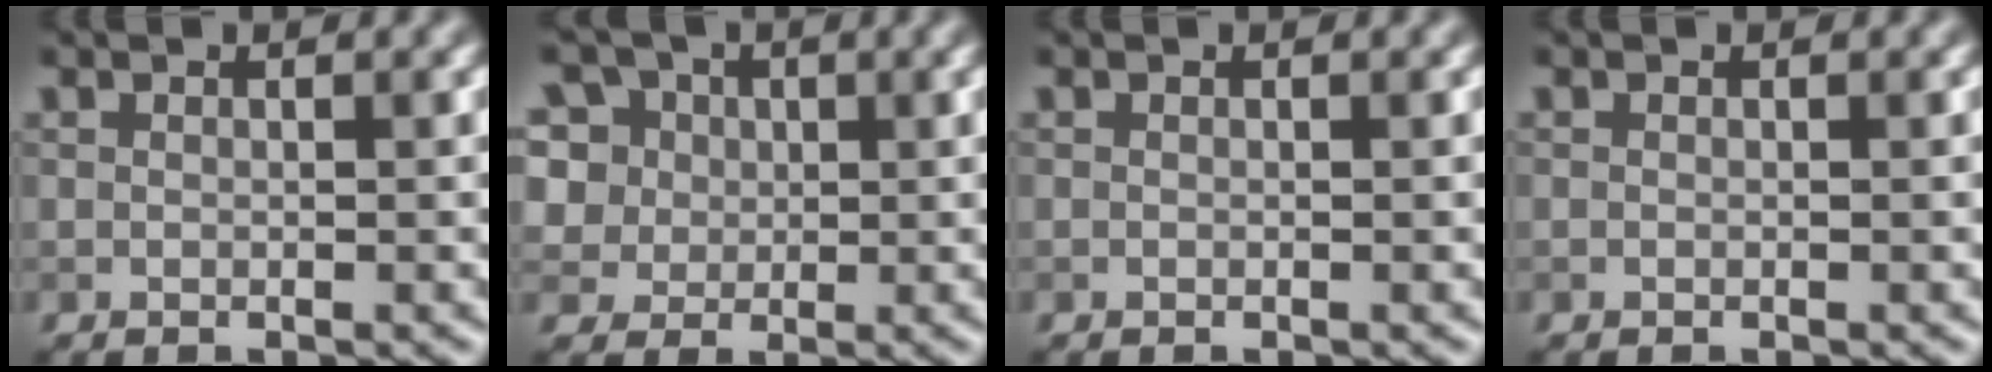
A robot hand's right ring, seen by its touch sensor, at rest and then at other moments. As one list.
[{"total": 11.4, "force": [5.6, 8.5, 5.3], "torque": [-0.121, 0.040, 0.076]}, {"total": 0.0}, {"total": 0.0}]